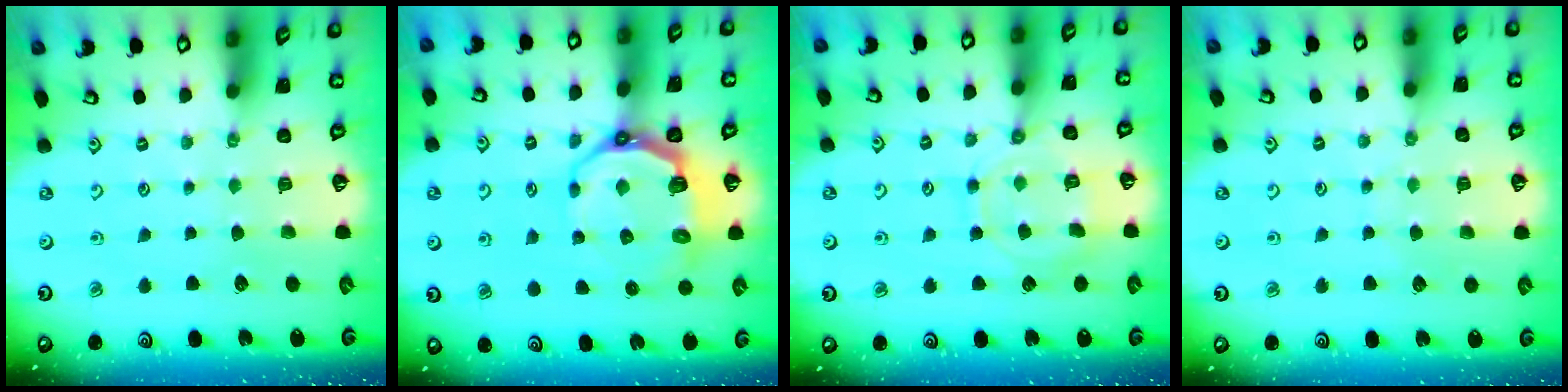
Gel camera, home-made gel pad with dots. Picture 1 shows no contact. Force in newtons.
{"total": 9.6, "press": 8.5, "slide": 4.4}
{"total": 11.5, "press": 11.5, "slide": 0.7}
{"total": 3.9, "press": 3.8, "slide": 0.4}